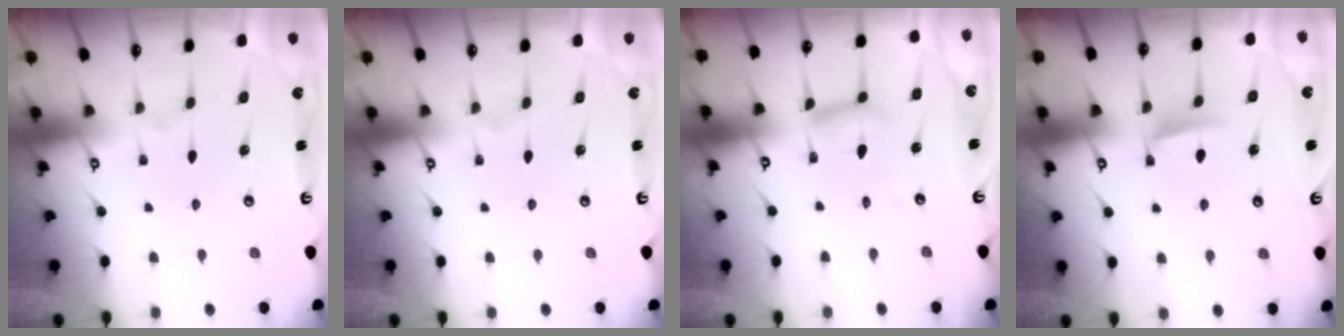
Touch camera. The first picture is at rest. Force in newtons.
{"total": 0.0}
{"total": 10.0, "press": 10.0, "slide": 0.8}
{"total": 5.3, "press": 5.2, "slide": 0.9}